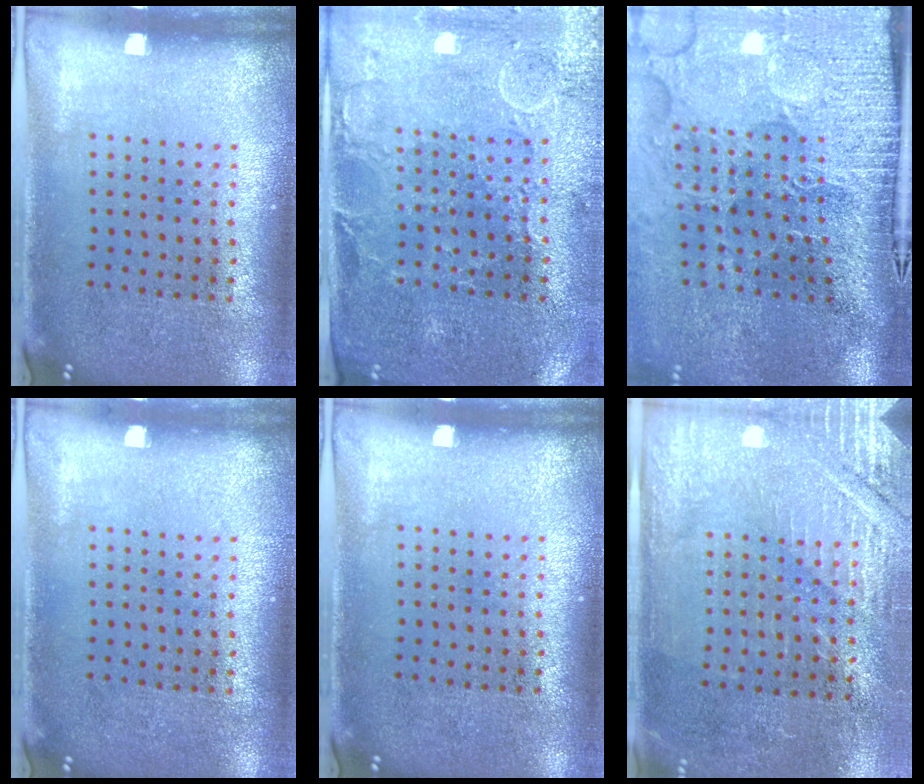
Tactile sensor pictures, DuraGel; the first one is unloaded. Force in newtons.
{"total": 0.6, "press": 0.3, "slide": 0.5}
{"total": 4.9, "press": 4.0, "slide": 2.8}
{"total": 0.0}
{"total": 0.0}
{"total": 2.9, "press": 2.8, "slide": 0.5}